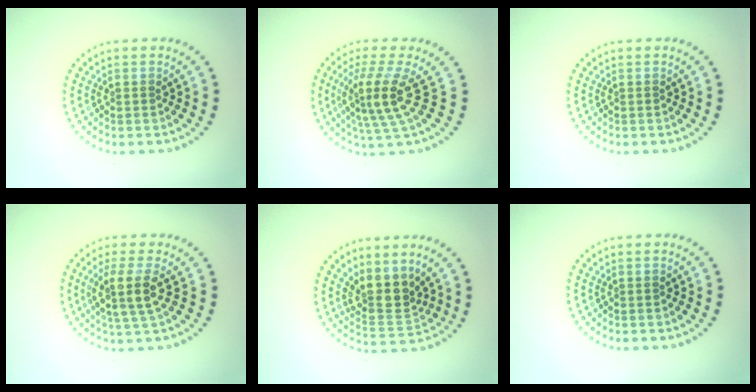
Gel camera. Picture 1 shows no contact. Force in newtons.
{"total": 4.4, "press": 3.3, "slide": 3.0}
{"total": 0.0}
{"total": 3.4, "press": 2.8, "slide": 1.8}
{"total": 3.6, "press": 2.8, "slide": 2.3}
{"total": 0.0}